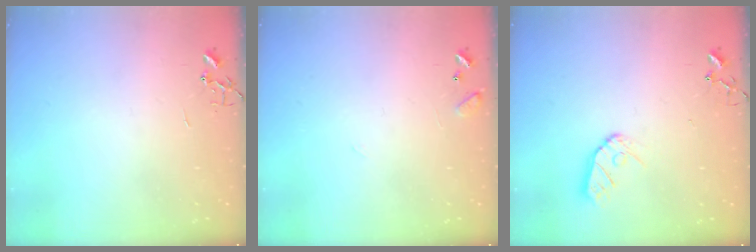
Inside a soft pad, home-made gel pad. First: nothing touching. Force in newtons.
{"total": 8.4, "press": 8.4, "slide": 0.5}
{"total": 9.0, "press": 8.9, "slide": 0.8}